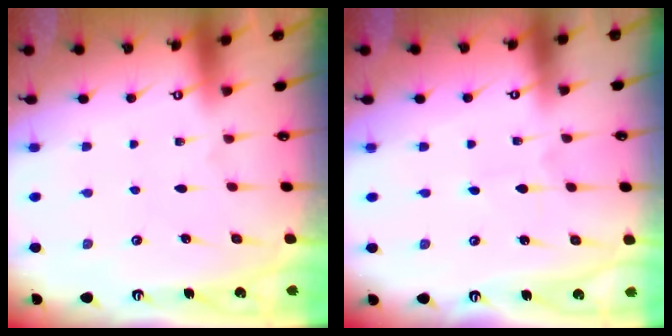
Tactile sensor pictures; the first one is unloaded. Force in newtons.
{"total": 1.8, "press": 1.8, "slide": 0.2}